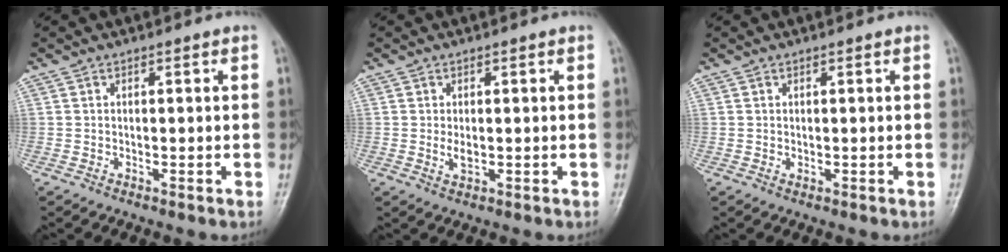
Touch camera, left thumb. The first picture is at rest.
{"total": 2.1, "force": [0.2, 1.1, 1.7], "torque": [-0.028, -0.005, 0.008]}
{"total": 0.7, "force": [0.4, 0.3, 0.5], "torque": [-0.008, -0.002, 0.007]}